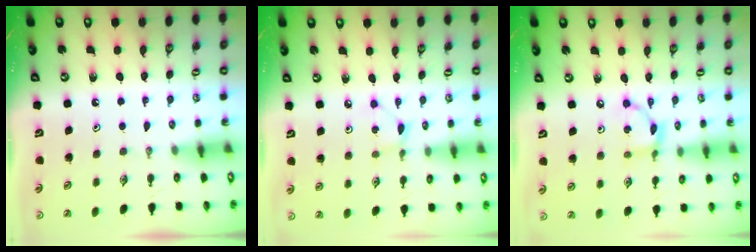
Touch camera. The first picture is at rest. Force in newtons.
{"total": 1.3, "press": 1.3, "slide": 0.1}
{"total": 6.8, "press": 6.8, "slide": 0.2}